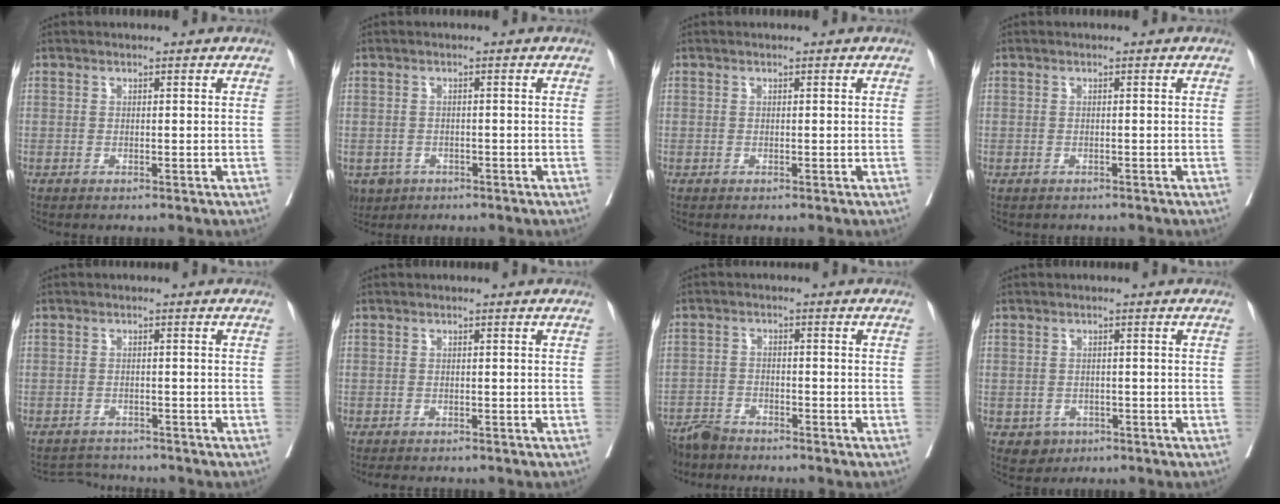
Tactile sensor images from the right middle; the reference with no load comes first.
{"total": 4.2, "force": [-2.6, 3.2, 1.0], "torque": [-0.016, 0.001, -0.038]}
{"total": 0.0}
{"total": 1.4, "force": [-1.2, 0.6, 0.3], "torque": [-0.012, -0.001, -0.015]}
{"total": 3.4, "force": [-3.4, 0.3, -0.5], "torque": [0.010, -0.008, -0.056]}
{"total": 3.4, "force": [-2.9, 1.3, 1.3], "torque": [-0.020, -0.007, -0.038]}
{"total": 5.8, "force": [-5.5, 1.6, 1.1], "torque": [-0.018, -0.017, -0.104]}
{"total": 2.7, "force": [-1.3, 2.3, 0.6], "torque": [-0.003, 0.006, -0.012]}